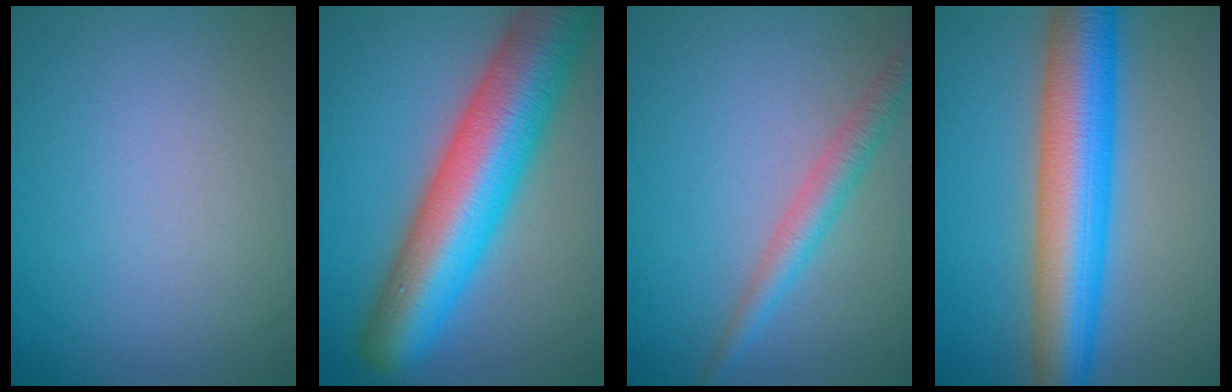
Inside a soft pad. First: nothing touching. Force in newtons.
{"total": 12.1, "press": 12.1, "slide": 0.4}
{"total": 2.7, "press": 2.7, "slide": 0.0}
{"total": 9.9, "press": 9.9, "slide": 0.3}